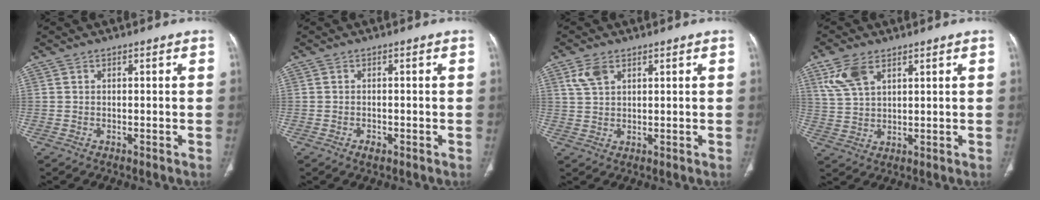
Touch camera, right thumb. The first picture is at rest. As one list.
[{"total": 1.2, "force": [-0.7, 0.6, 0.7], "torque": [-0.010, 0.001, -0.009]}, {"total": 4.0, "force": [2.1, 2.2, 2.5], "torque": [-0.052, 0.001, 0.052]}, {"total": 7.3, "force": [4.0, 3.8, 4.8], "torque": [-0.096, -0.007, 0.089]}]